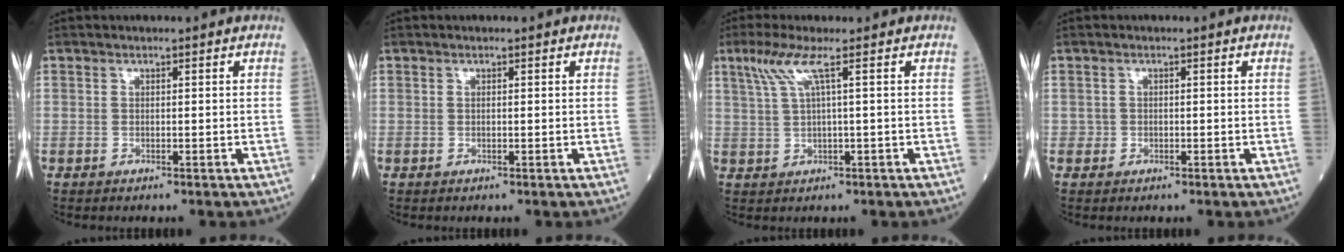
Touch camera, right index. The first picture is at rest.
{"total": 0.0}
{"total": 4.1, "force": [1.9, -0.6, 3.6], "torque": [-0.087, 0.013, 0.044]}
{"total": 0.6, "force": [-0.2, 0.6, 0.0], "torque": [0.002, 0.004, -0.004]}